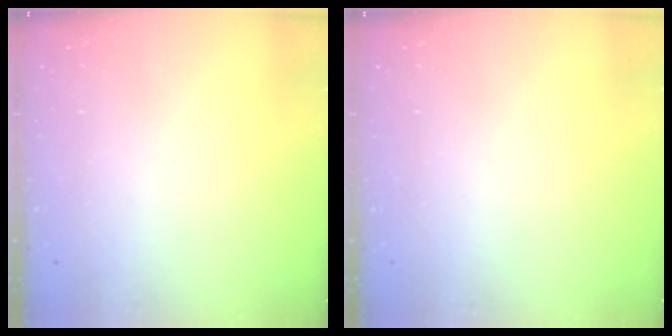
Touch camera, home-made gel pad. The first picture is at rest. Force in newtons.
{"total": 0.0}